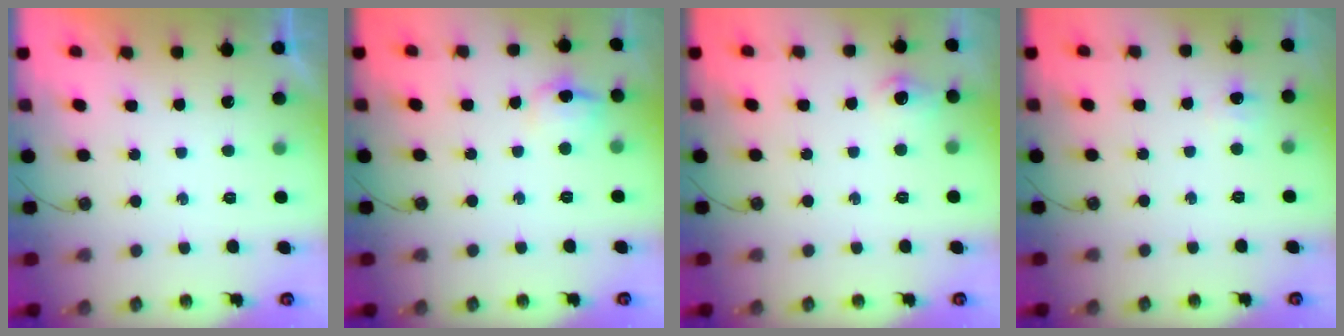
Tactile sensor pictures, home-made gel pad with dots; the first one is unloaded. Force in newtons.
{"total": 9.1, "press": 9.1, "slide": 0.9}
{"total": 7.1, "press": 7.1, "slide": 0.5}
{"total": 4.4, "press": 4.3, "slide": 0.9}